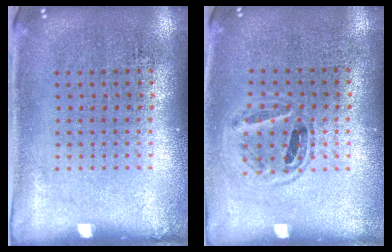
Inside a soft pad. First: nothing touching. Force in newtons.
{"total": 0.9, "press": 0.8, "slide": 0.3}